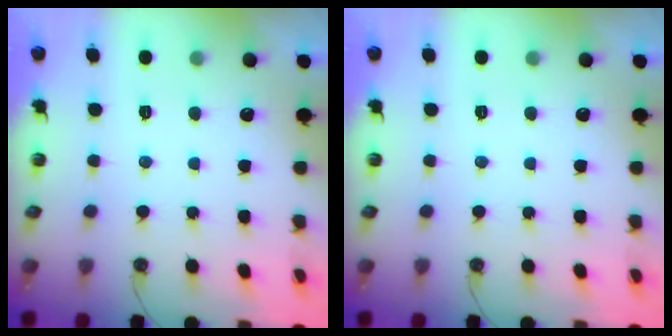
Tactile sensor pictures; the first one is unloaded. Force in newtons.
{"total": 0.0}